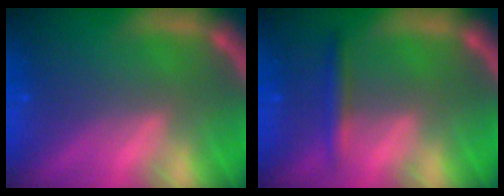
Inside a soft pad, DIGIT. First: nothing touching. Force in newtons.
{"total": 1.9}